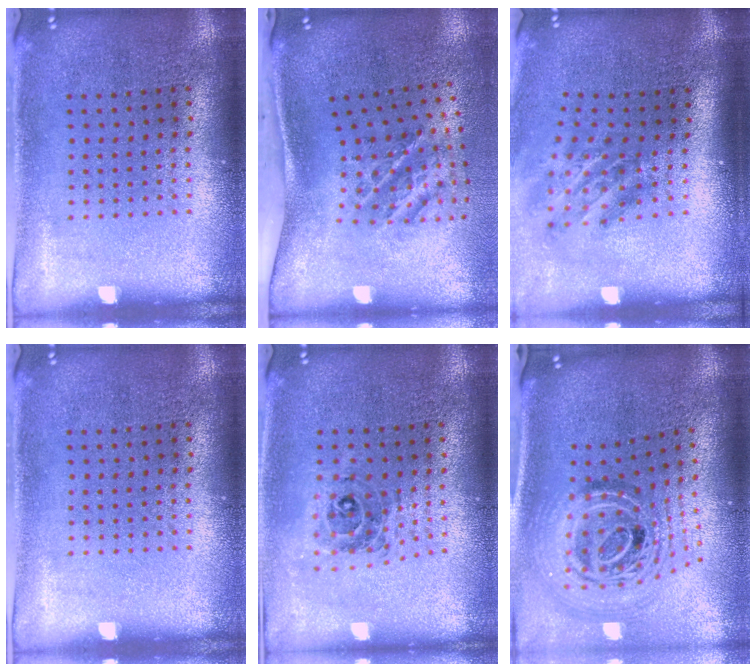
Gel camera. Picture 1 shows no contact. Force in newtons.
{"total": 1.9, "press": 1.3, "slide": 1.5}
{"total": 1.9, "press": 1.2, "slide": 1.5}
{"total": 0.0}
{"total": 0.6, "press": 0.6, "slide": 0.2}
{"total": 2.3, "press": 1.7, "slide": 1.5}